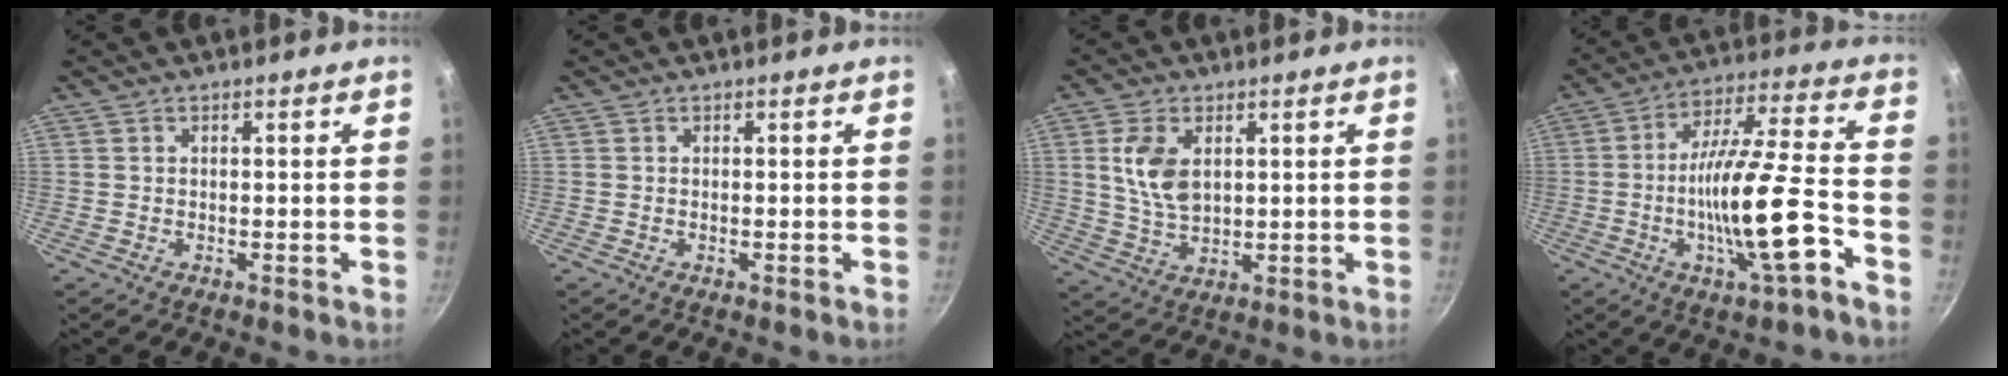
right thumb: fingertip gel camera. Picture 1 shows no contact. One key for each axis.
{"total": 0.0}
{"total": 8.6, "fx": 2.2, "fy": 5.2, "fz": 6.5, "tx": -0.120, "ty": -0.015, "tz": 0.046}
{"total": 16.7, "fx": -6.2, "fy": 3.4, "fz": 15.1, "tx": -0.246, "ty": 0.035, "tz": -0.110}